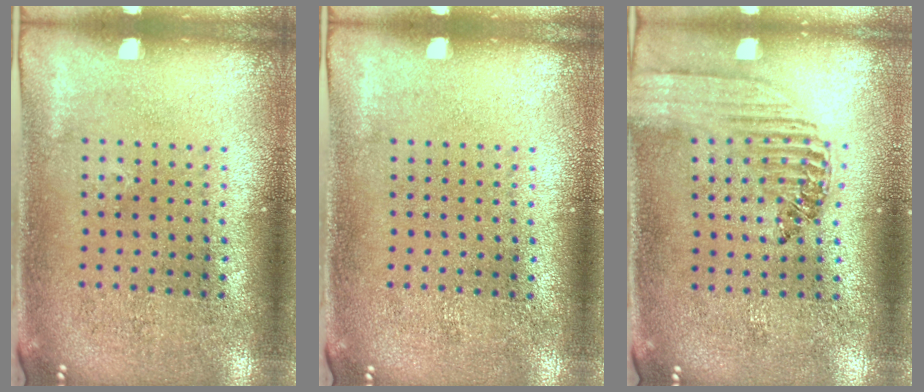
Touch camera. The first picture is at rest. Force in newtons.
{"total": 0.0}
{"total": 1.5, "press": 1.3, "slide": 0.7}